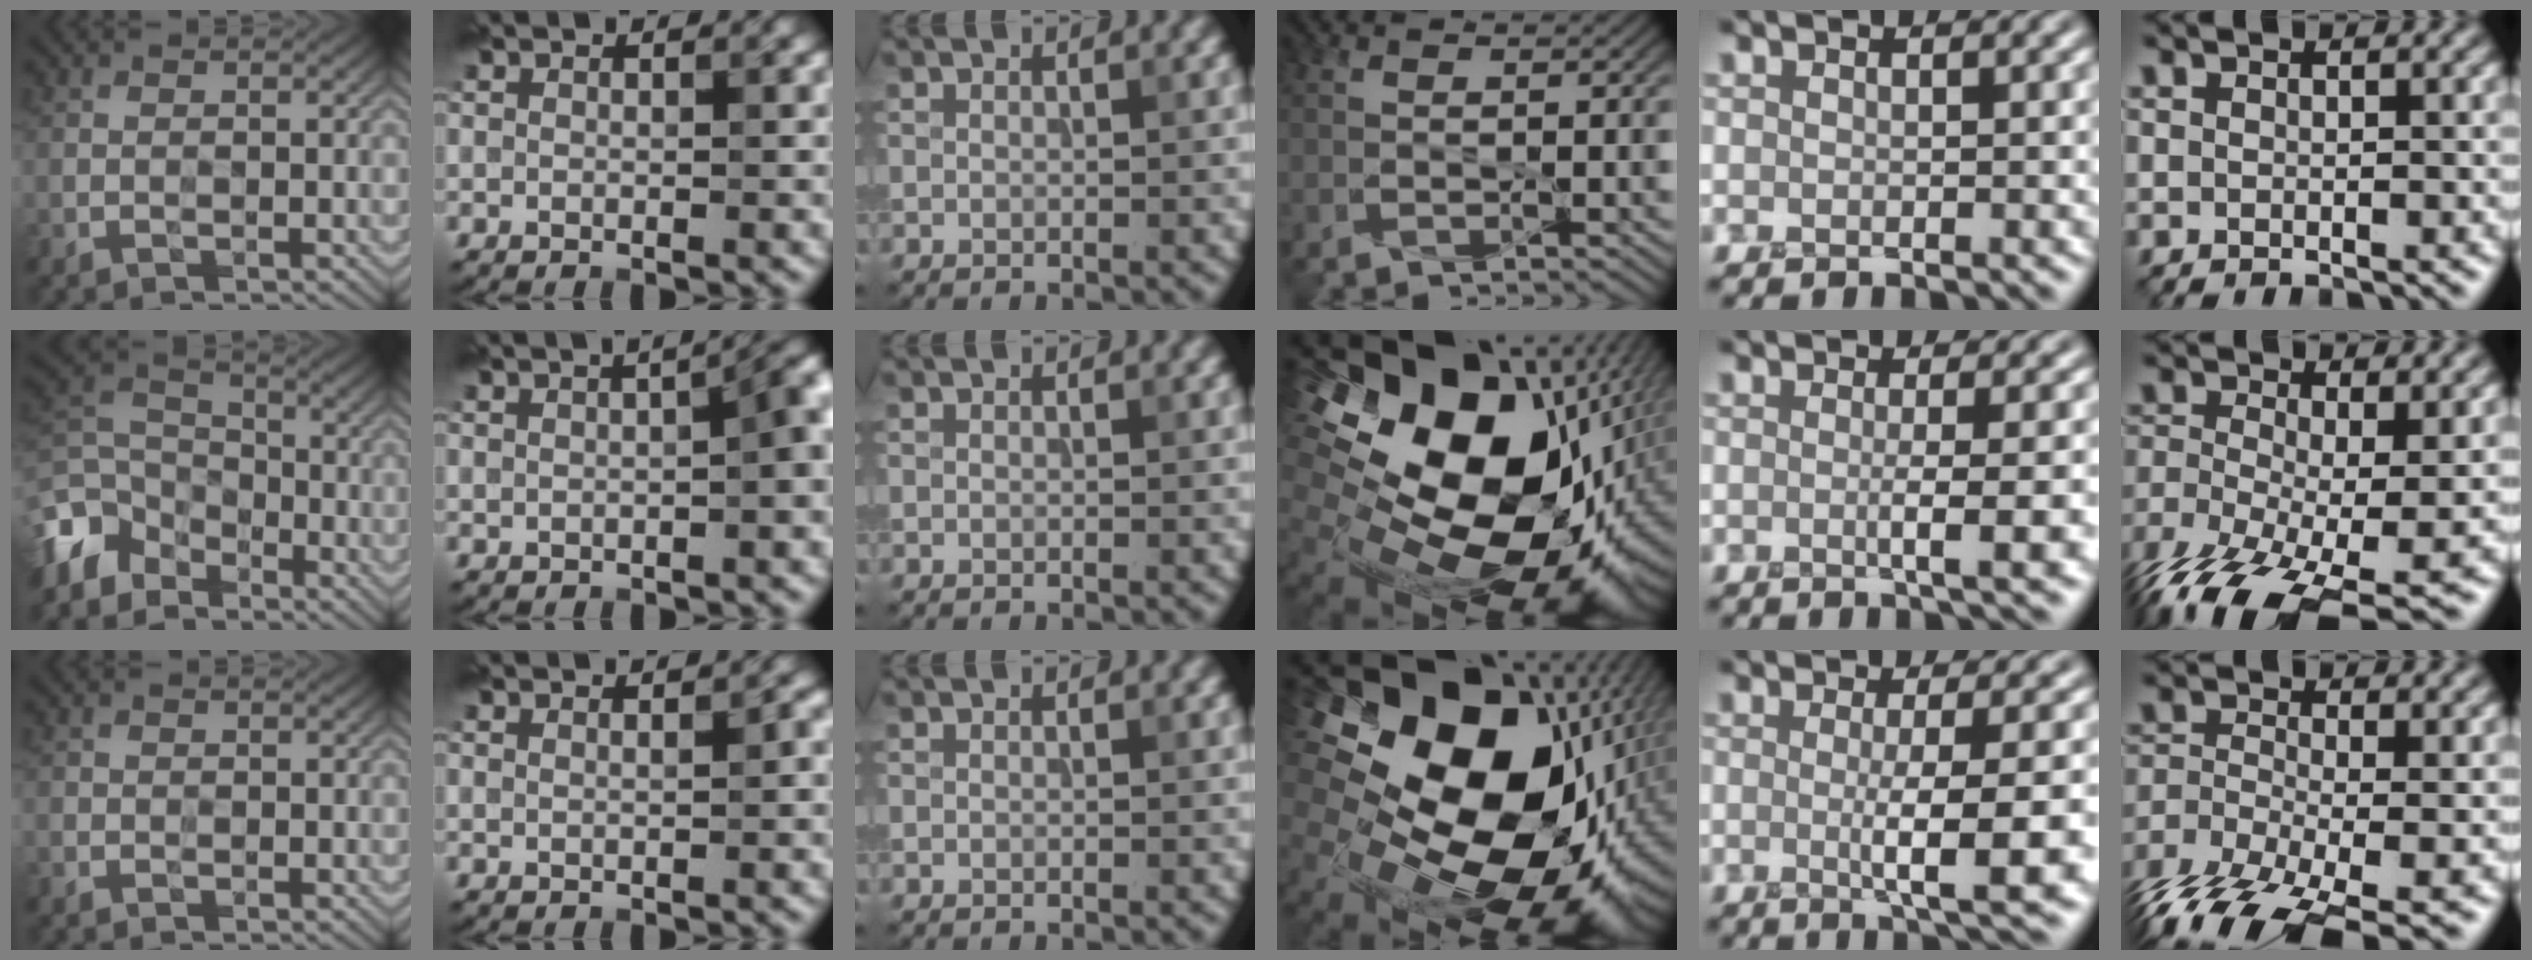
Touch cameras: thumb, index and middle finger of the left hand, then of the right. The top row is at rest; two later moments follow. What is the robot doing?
{"motion": "peel", "object": "tape"}